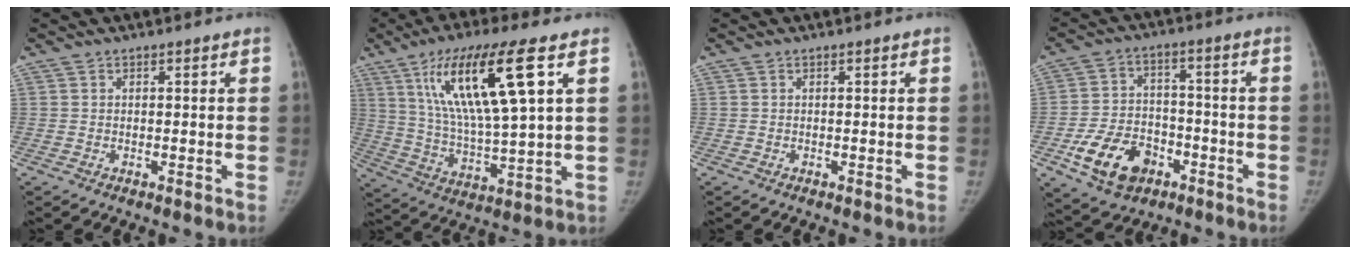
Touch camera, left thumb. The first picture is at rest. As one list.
[{"total": 18.9, "force": [7.8, 3.5, 16.9], "torque": [-0.315, -0.024, 0.141]}, {"total": 0.0}, {"total": 12.7, "force": [-5.9, 8.7, 7.1], "torque": [-0.105, 0.029, -0.096]}]